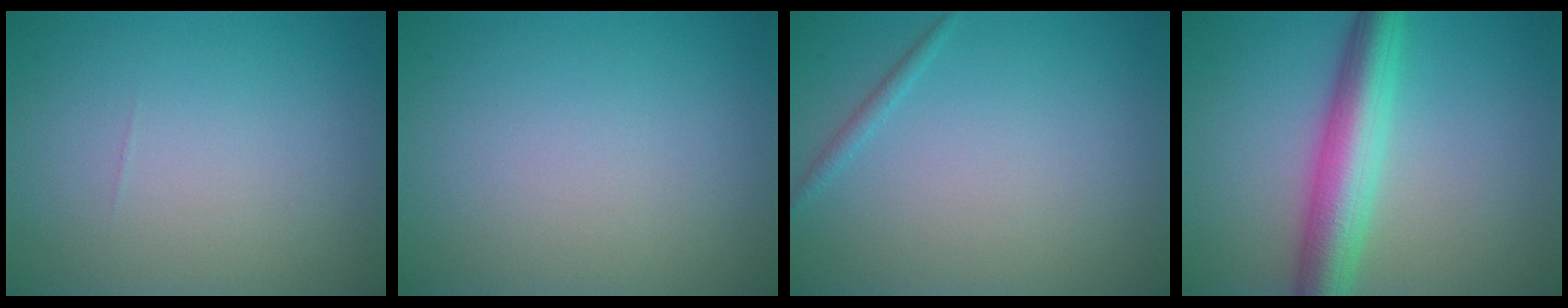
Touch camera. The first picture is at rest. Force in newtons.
{"total": 0.0}
{"total": 0.8, "press": 0.8, "slide": 0.0}
{"total": 6.3, "press": 6.3, "slide": 0.2}